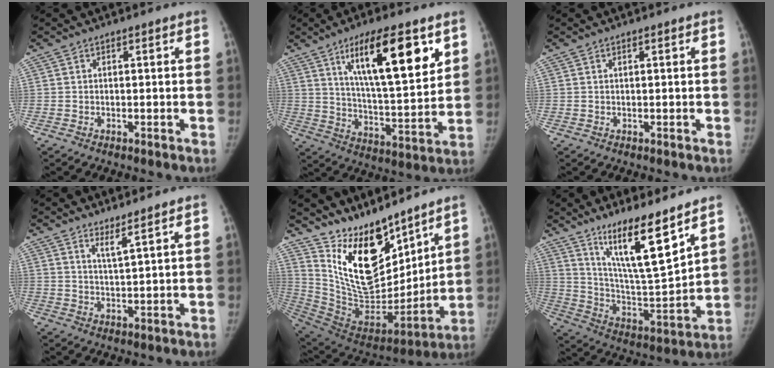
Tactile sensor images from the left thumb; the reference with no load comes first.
{"total": 18.7, "force": [8.9, 5.4, 15.5], "torque": [-0.218, -0.044, 0.151]}
{"total": 0.0}
{"total": 3.0, "force": [2.2, -0.3, 2.0], "torque": [-0.038, -0.027, 0.043]}
{"total": 20.3, "force": [14.3, 9.2, 11.1], "torque": [-0.141, -0.103, 0.271]}
{"total": 16.2, "force": [10.9, 2.5, 11.7], "torque": [-0.184, -0.083, 0.205]}